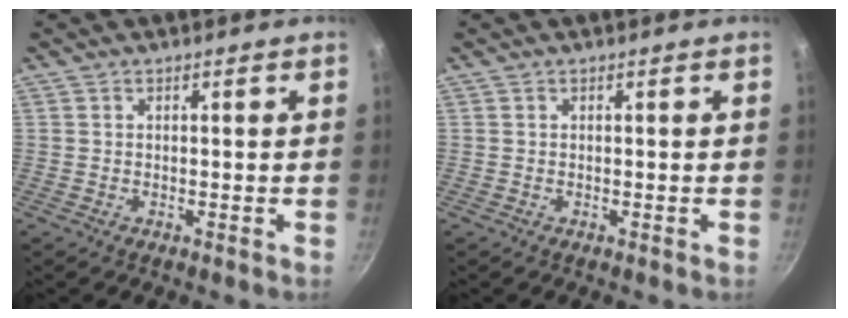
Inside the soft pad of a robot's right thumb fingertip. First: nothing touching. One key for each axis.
{"total": 0.0}